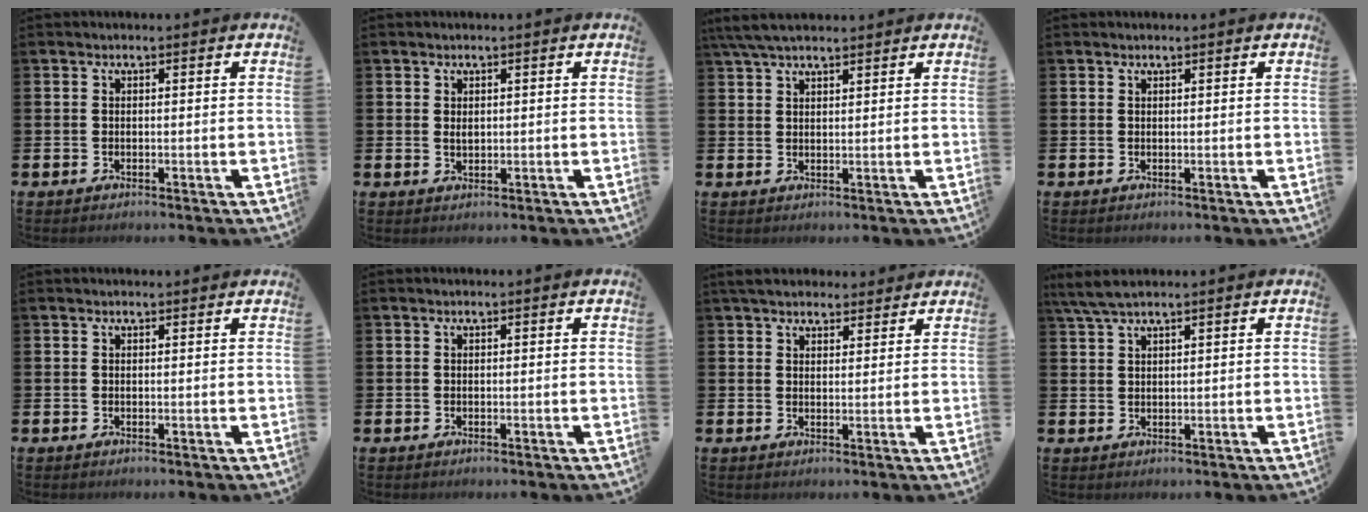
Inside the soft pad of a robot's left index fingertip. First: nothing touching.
{"total": 1.1, "force": [0.8, 0.6, 0.6], "torque": [-0.001, -0.002, 0.011]}
{"total": 4.9, "force": [4.1, 1.4, 2.2], "torque": [-0.048, -0.007, 0.076]}
{"total": 0.6, "force": [0.5, 0.2, 0.1], "torque": [0.002, 0.000, 0.009]}
{"total": 0.0}
{"total": 0.0}
{"total": 4.3, "force": [3.9, 1.6, 0.8], "torque": [-0.022, -0.009, 0.074]}
{"total": 3.6, "force": [3.0, 0.6, 2.0], "torque": [-0.049, 0.000, 0.056]}